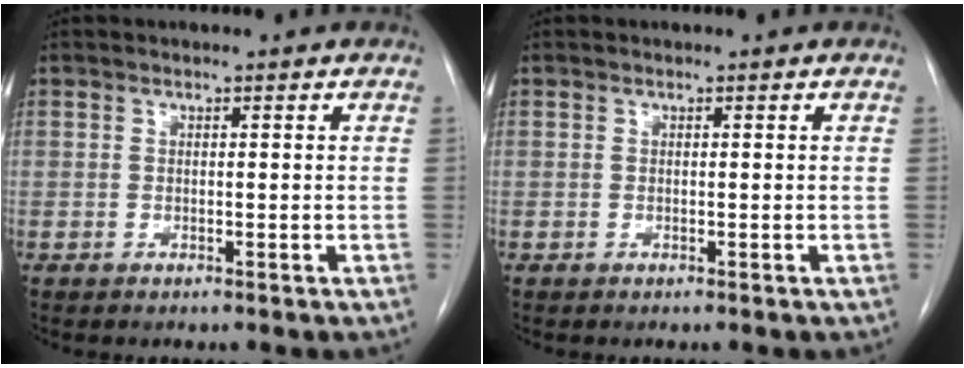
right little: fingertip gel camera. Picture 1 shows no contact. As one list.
[{"total": 0.0}]